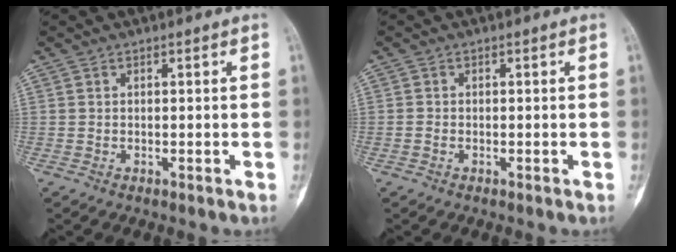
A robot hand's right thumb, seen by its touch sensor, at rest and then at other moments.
{"total": 0.8, "force": [-0.3, 0.6, 0.4], "torque": [-0.010, 0.001, -0.006]}